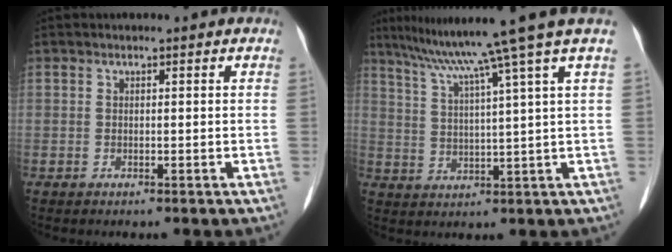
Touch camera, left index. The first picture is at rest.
{"total": 12.4, "force": [9.3, -3.2, 7.6], "torque": [-0.123, -0.006, 0.135]}